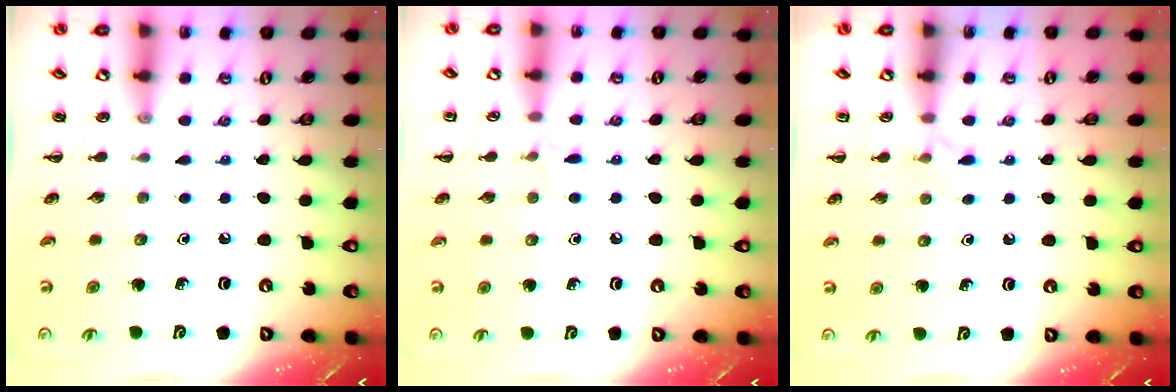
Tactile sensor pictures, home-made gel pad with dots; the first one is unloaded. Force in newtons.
{"total": 3.7, "press": 3.5, "slide": 1.2}
{"total": 6.5, "press": 6.2, "slide": 1.9}